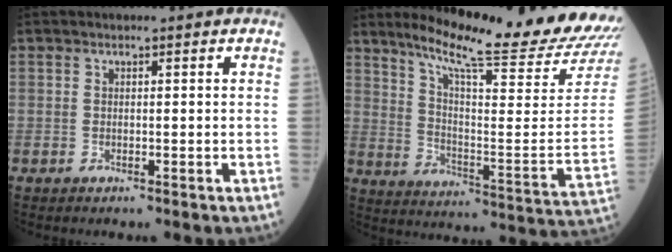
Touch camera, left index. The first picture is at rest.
{"total": 22.5, "force": [20.4, -1.6, 9.5], "torque": [-0.163, -0.108, 0.277]}